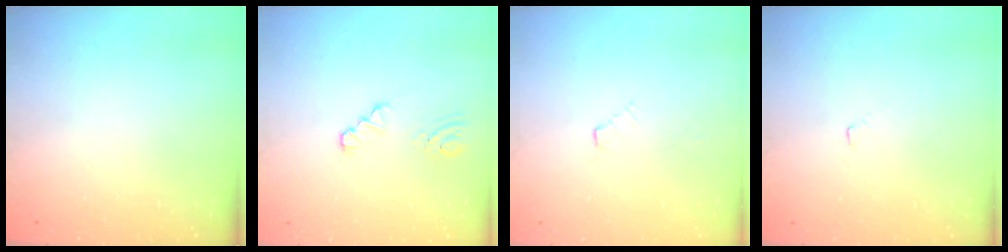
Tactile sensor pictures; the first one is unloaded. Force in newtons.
{"total": 0.9, "press": 0.9, "slide": 0.1}
{"total": 4.1, "press": 4.0, "slide": 0.6}
{"total": 2.9, "press": 2.9, "slide": 0.4}